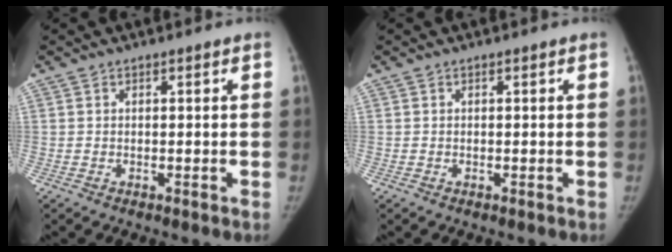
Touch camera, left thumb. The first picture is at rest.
{"total": 0.0}